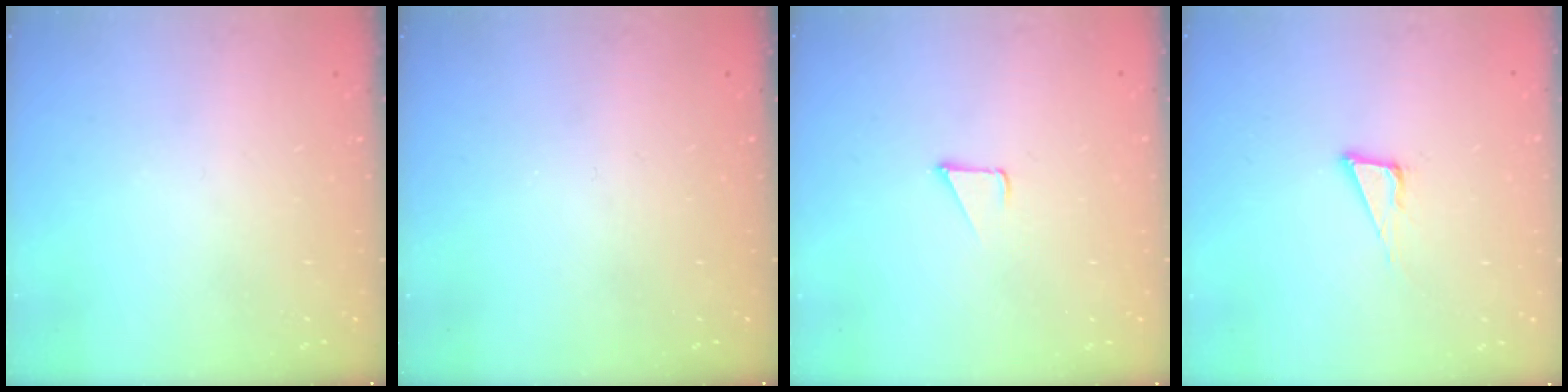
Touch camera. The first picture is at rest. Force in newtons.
{"total": 0.0}
{"total": 2.3, "press": 2.3, "slide": 0.2}
{"total": 5.5, "press": 4.7, "slide": 2.8}